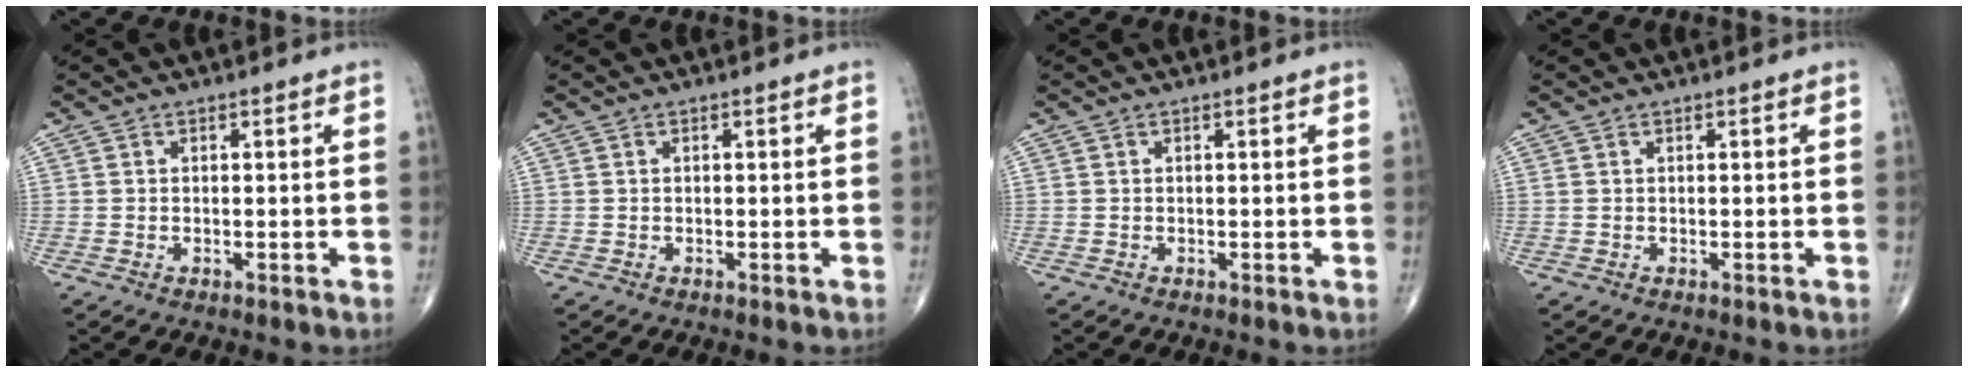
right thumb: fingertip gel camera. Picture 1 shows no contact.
{"total": 0.0}
{"total": 0.0}
{"total": 0.0}